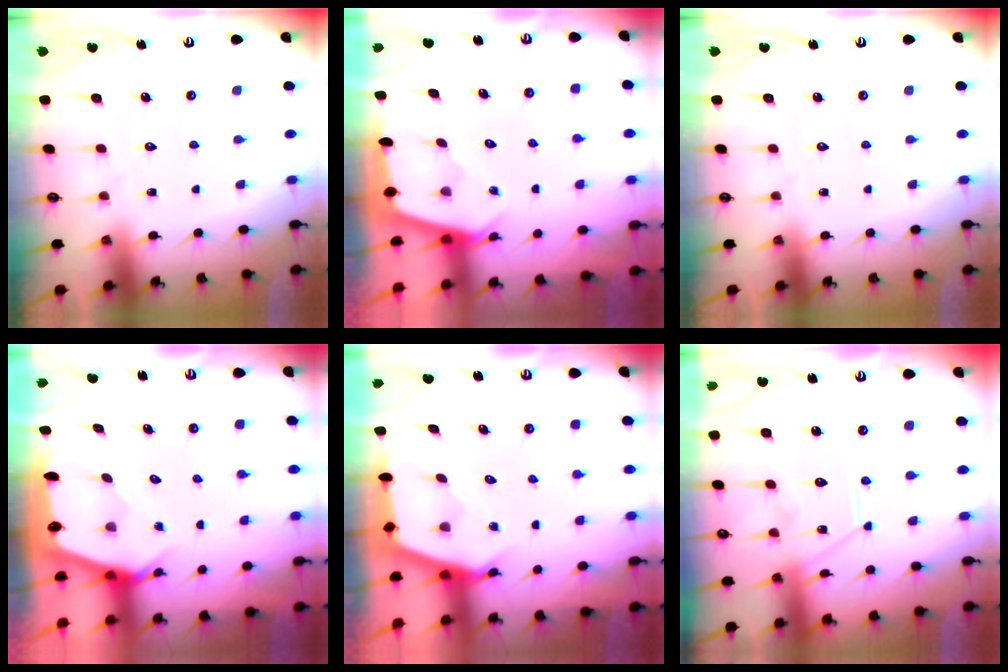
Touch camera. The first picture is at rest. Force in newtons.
{"total": 2.5, "press": 2.5, "slide": 0.3}
{"total": 0.0}
{"total": 2.4, "press": 2.4, "slide": 0.3}
{"total": 2.7, "press": 2.7, "slide": 0.3}
{"total": 12.6, "press": 12.5, "slide": 1.2}